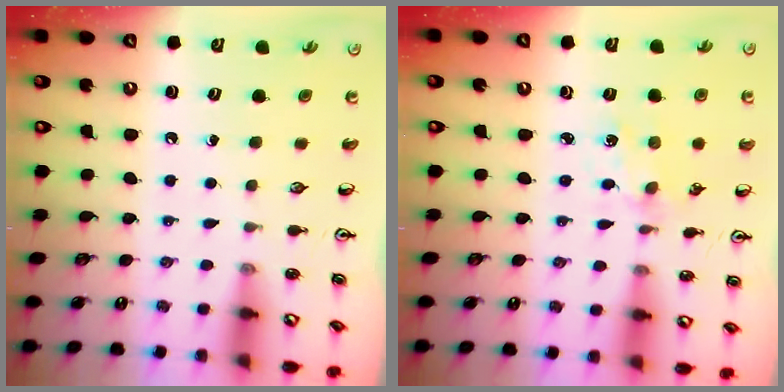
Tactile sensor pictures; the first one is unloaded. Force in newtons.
{"total": 1.0, "press": 1.0, "slide": 0.2}